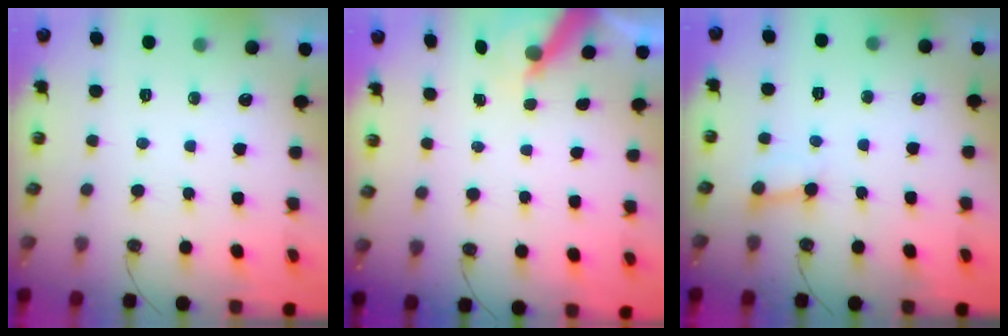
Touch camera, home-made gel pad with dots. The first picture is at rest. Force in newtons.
{"total": 6.3, "press": 6.2, "slide": 0.7}
{"total": 2.5, "press": 2.5, "slide": 0.1}